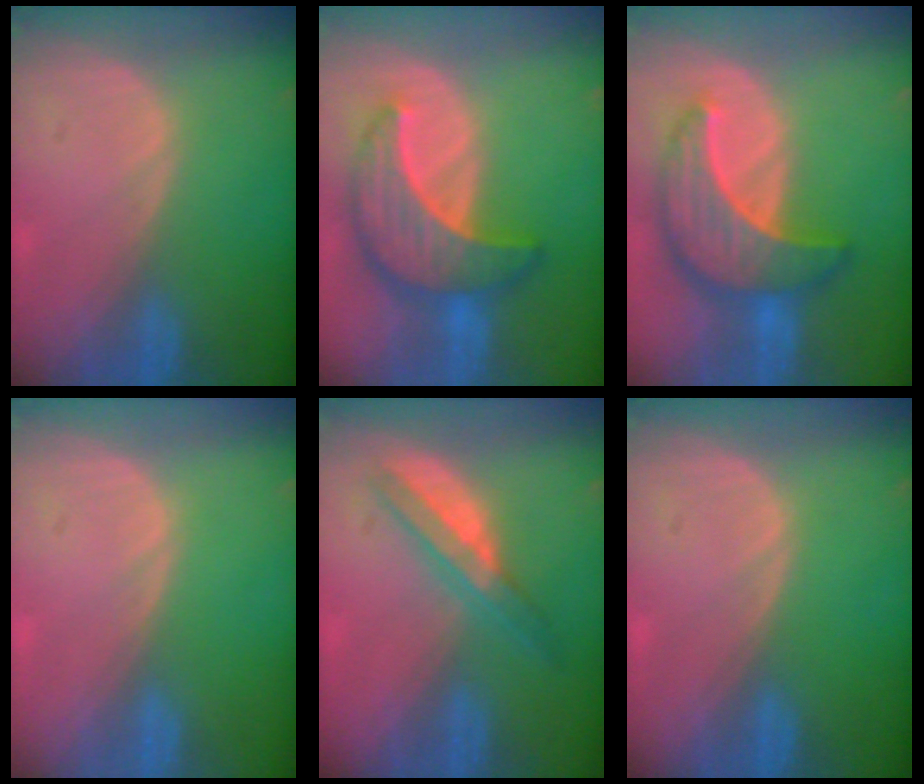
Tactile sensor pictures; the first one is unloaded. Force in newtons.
{"total": 9.9, "press": 9.8, "slide": 0.6}
{"total": 9.9, "press": 9.9, "slide": 0.8}
{"total": 0.0}
{"total": 5.2, "press": 5.0, "slide": 1.5}
{"total": 0.0}